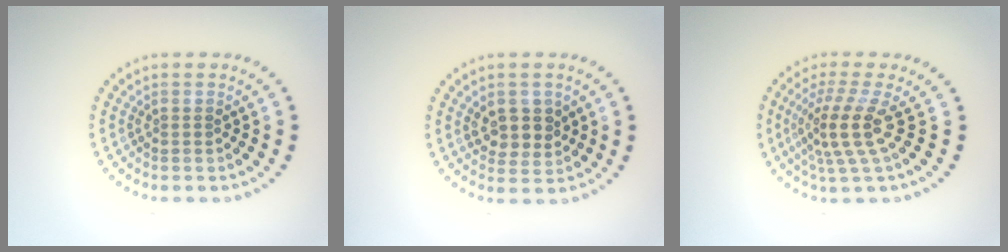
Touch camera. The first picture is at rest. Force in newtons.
{"total": 2.9, "press": 2.8, "slide": 0.8}
{"total": 3.9, "press": 2.7, "slide": 2.9}